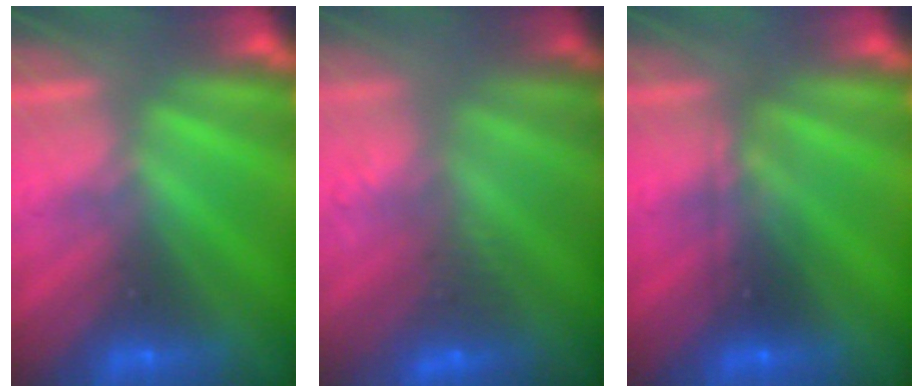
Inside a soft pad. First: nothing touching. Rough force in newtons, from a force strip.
{"total": 2.7}
{"total": 2.3}